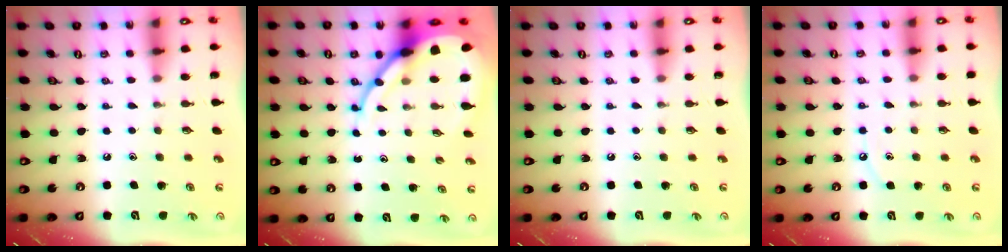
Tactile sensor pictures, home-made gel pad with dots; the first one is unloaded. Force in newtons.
{"total": 12.5, "press": 12.4, "slide": 1.4}
{"total": 0.0}
{"total": 5.3, "press": 5.2, "slide": 0.8}